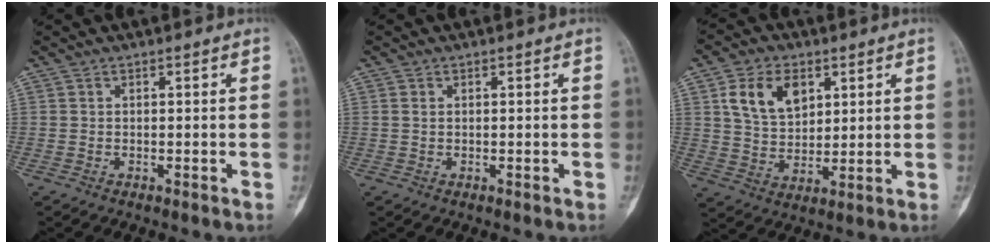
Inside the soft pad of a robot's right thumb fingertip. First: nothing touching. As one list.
[{"total": 0.8, "force": [0.2, 0.6, 0.5], "torque": [-0.013, 0.001, 0.005]}, {"total": 10.6, "force": [4.2, 7.0, 6.8], "torque": [-0.099, -0.014, 0.083]}]